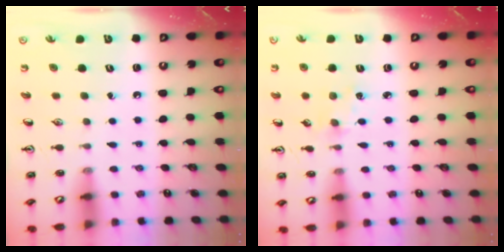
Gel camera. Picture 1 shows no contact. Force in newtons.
{"total": 2.6, "press": 2.6, "slide": 0.4}